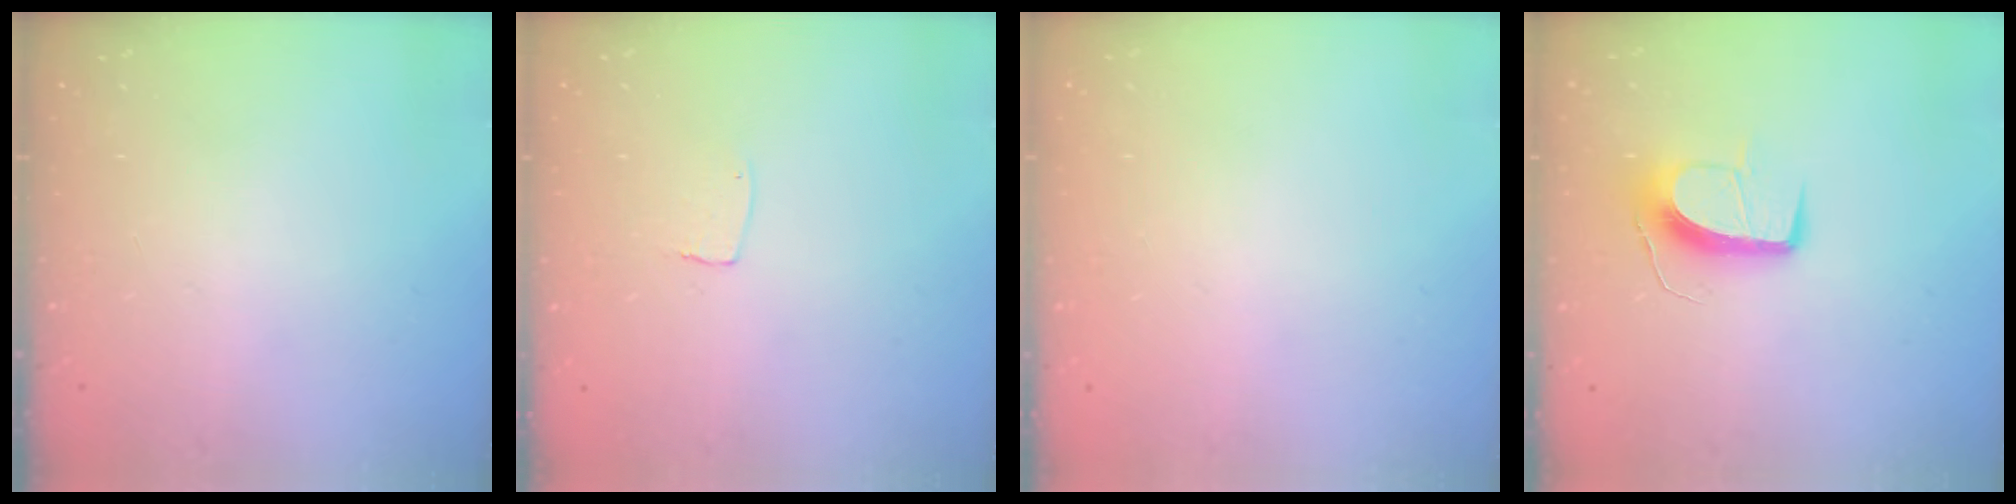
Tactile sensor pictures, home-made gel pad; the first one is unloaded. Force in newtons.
{"total": 3.1, "press": 3.1, "slide": 0.2}
{"total": 0.0}
{"total": 11.3, "press": 11.3, "slide": 0.7}